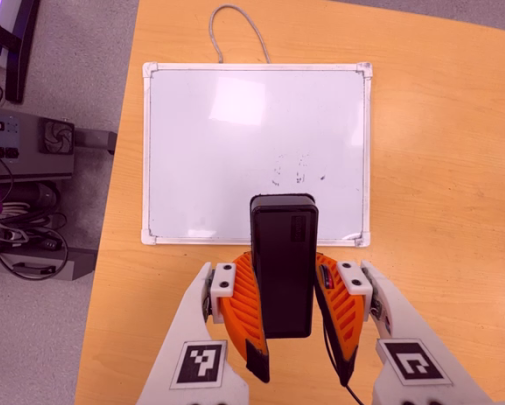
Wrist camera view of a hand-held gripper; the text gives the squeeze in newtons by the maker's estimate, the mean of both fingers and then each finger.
{"total": 6.9, "left": 6.1, "right": 7.7}